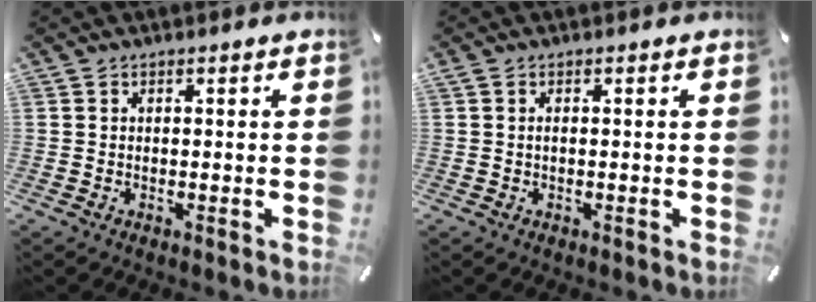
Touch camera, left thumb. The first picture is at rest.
{"total": 0.8, "force": [-0.2, 0.2, 0.8], "torque": [-0.016, -0.001, -0.003]}